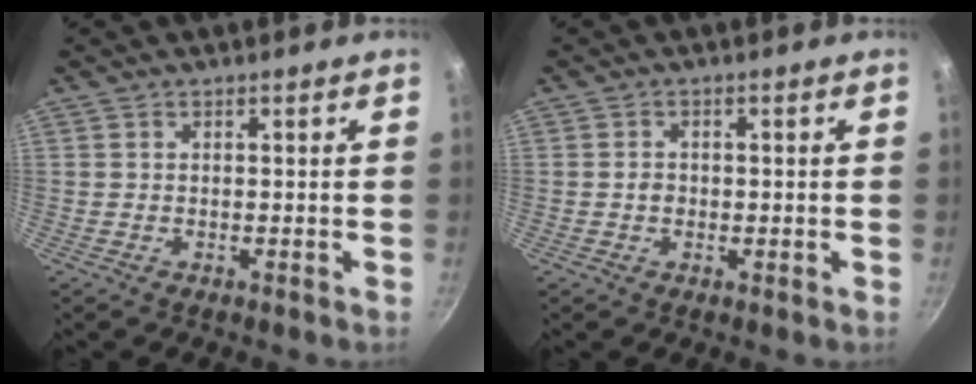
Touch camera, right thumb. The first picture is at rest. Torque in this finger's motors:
{"motor_torque": [0.66, 0.51, 0.01, -0.08, 0.01]}